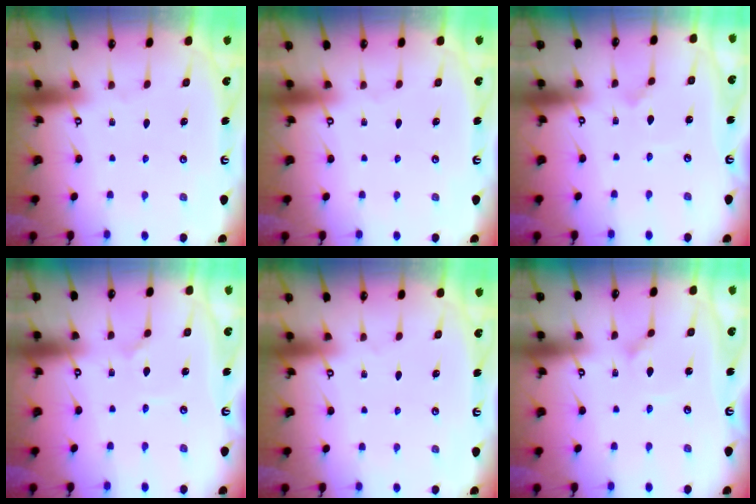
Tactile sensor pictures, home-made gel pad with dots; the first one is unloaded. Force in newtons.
{"total": 0.0}
{"total": 2.9, "press": 2.9, "slide": 0.2}
{"total": 1.1, "press": 1.0, "slide": 0.2}
{"total": 0.0}
{"total": 1.3, "press": 1.3, "slide": 0.0}